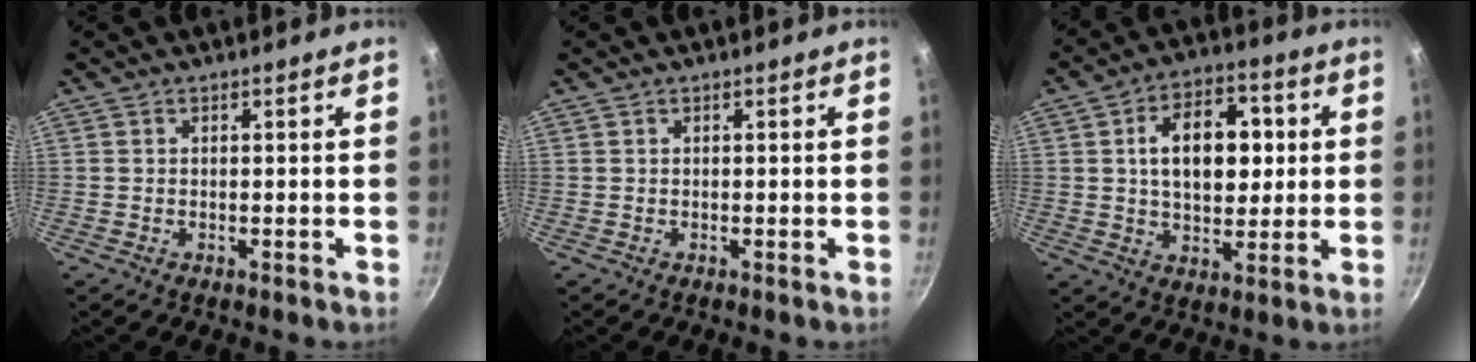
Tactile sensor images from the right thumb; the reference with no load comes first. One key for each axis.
{"total": 0.0}
{"total": 14.5, "fx": 2.2, "fy": 9.2, "fz": 11.0, "tx": -0.132, "ty": 0.008, "tz": 0.030}